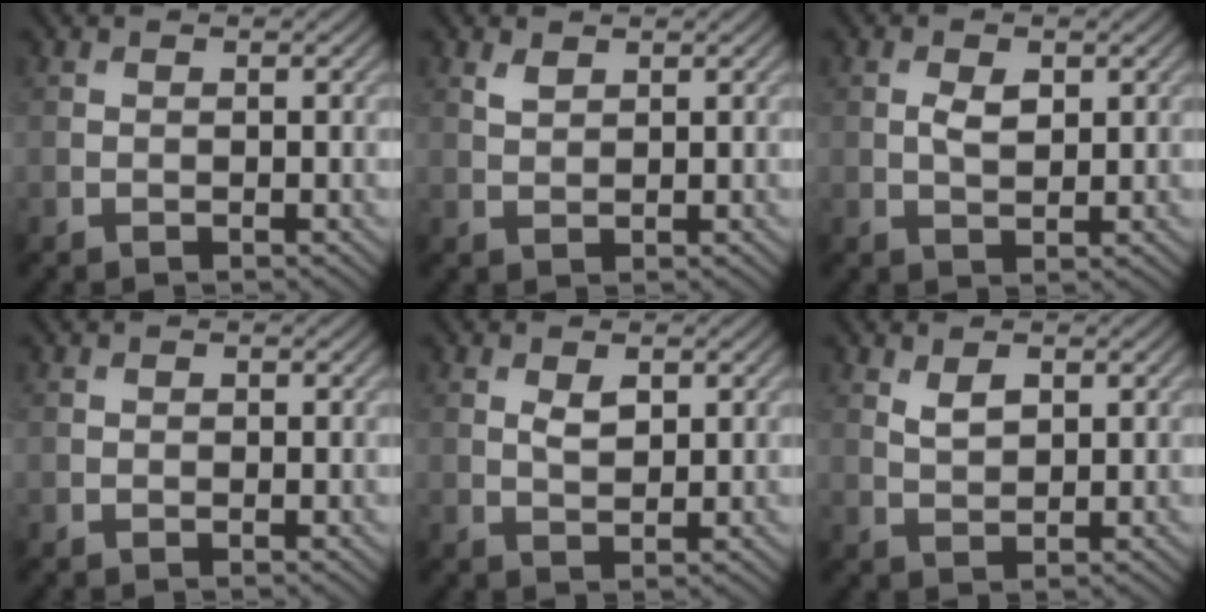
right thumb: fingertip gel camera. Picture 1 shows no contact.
{"total": 1.4, "force": [1.0, 0.7, 0.8], "torque": [-0.022, -0.001, 0.023]}
{"total": 2.6, "force": [0.6, 1.4, 2.1], "torque": [-0.045, -0.003, 0.014]}
{"total": 0.0}
{"total": 2.3, "force": [0.9, 1.2, 1.7], "torque": [-0.037, -0.005, 0.019]}
{"total": 2.4, "force": [1.2, 1.2, 1.7], "torque": [-0.037, -0.003, 0.029]}